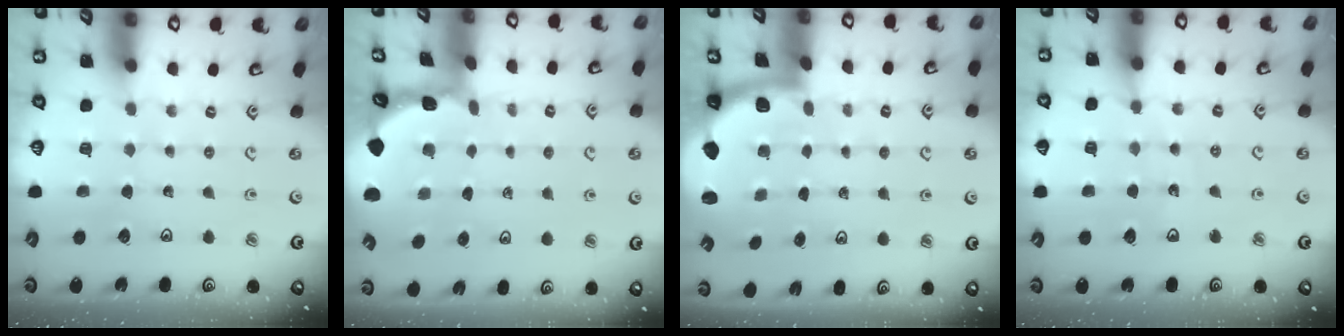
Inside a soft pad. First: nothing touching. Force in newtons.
{"total": 1.5, "press": 1.5, "slide": 0.1}
{"total": 1.9, "press": 1.8, "slide": 0.5}
{"total": 4.3, "press": 3.7, "slide": 2.0}